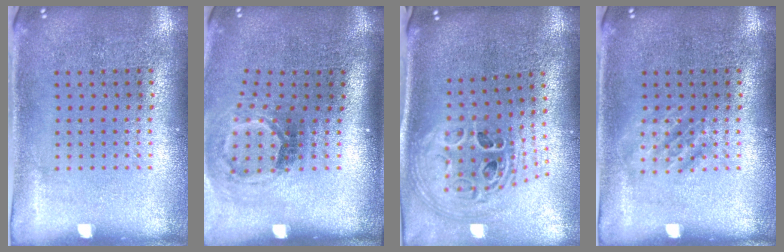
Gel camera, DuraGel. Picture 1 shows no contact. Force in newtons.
{"total": 1.9, "press": 1.2, "slide": 1.5}
{"total": 1.9, "press": 1.6, "slide": 1.1}
{"total": 1.4, "press": 1.4, "slide": 0.2}